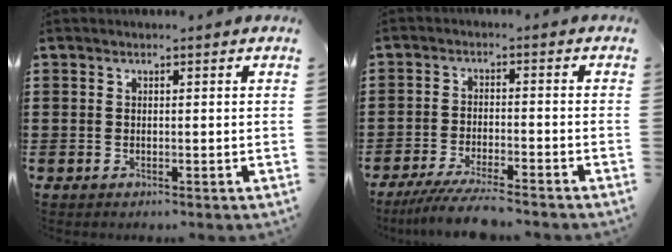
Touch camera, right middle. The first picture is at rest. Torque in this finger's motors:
{"motor_torque": [0.20, -0.14, 0.18, 0.04]}